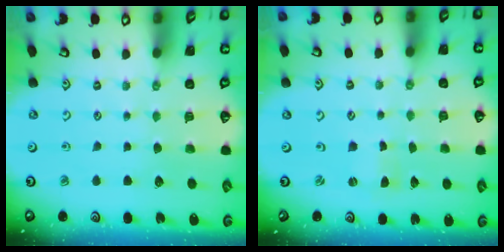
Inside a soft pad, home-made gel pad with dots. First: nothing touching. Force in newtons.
{"total": 0.0}